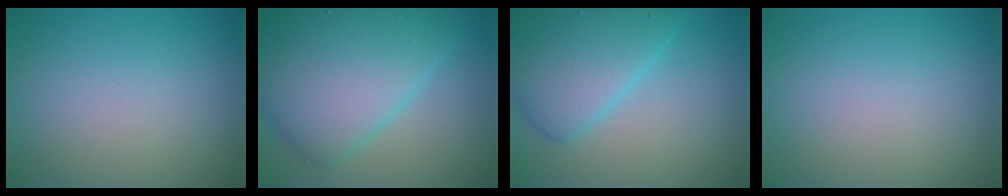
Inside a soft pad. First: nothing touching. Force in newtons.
{"total": 9.1, "press": 9.1, "slide": 0.1}
{"total": 6.0, "press": 6.0, "slide": 0.2}
{"total": 0.0}